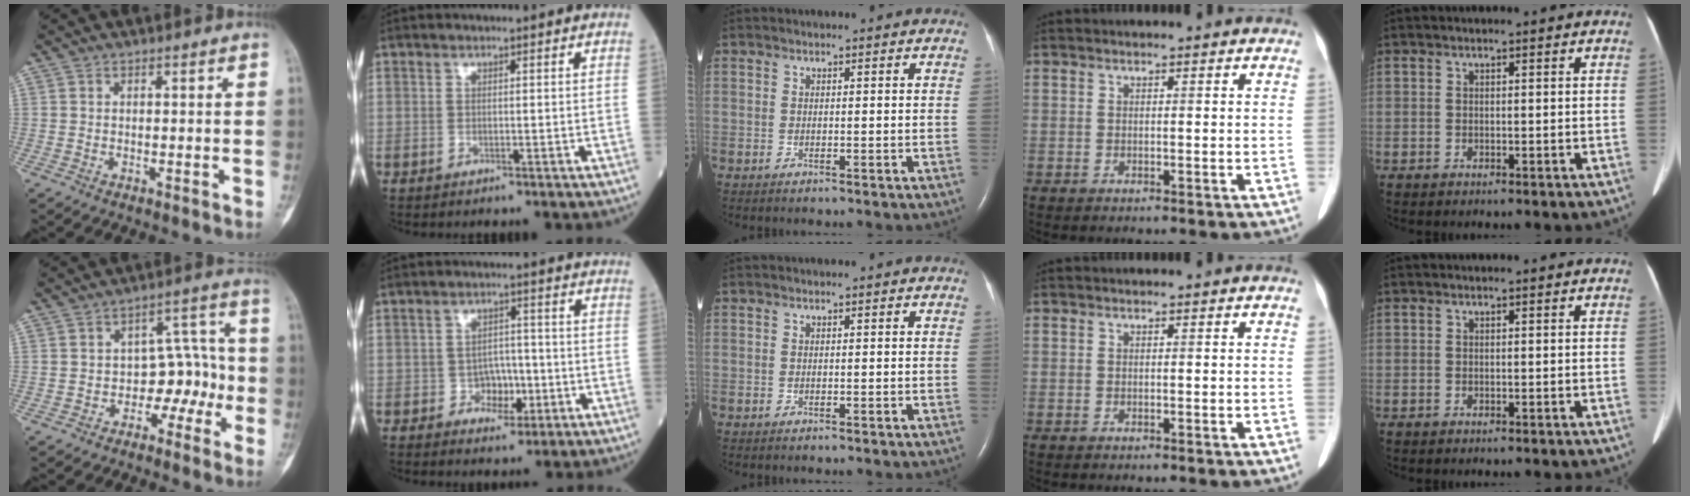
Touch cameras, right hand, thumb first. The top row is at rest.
{"thumb": {"total": 10.5, "force": [-3.3, 7.3, 6.8], "torque": [-0.035, 0.064, -0.052]}, "index": {"total": 6.5, "force": [-2.2, 3.3, 5.1], "torque": [-0.086, 0.006, -0.032]}}